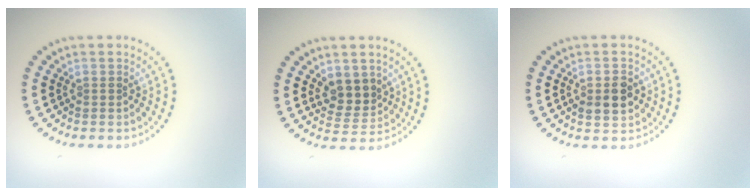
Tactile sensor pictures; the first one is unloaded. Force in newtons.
{"total": 2.8, "press": 2.5, "slide": 1.3}
{"total": 2.9, "press": 2.9, "slide": 0.2}